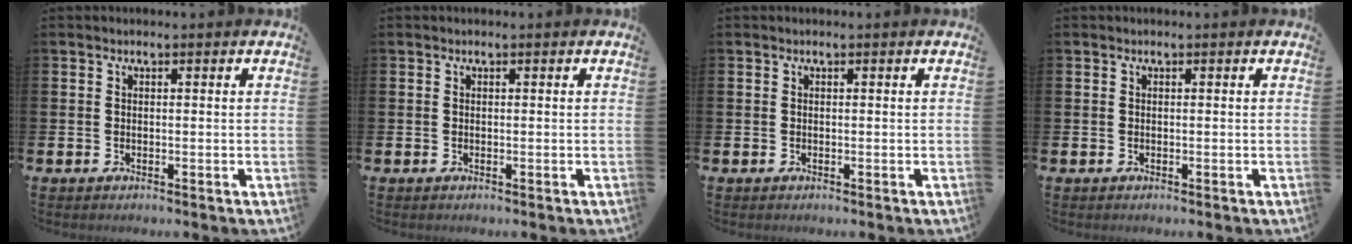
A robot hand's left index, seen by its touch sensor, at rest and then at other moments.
{"total": 0.0}
{"total": 0.0}
{"total": 0.0}